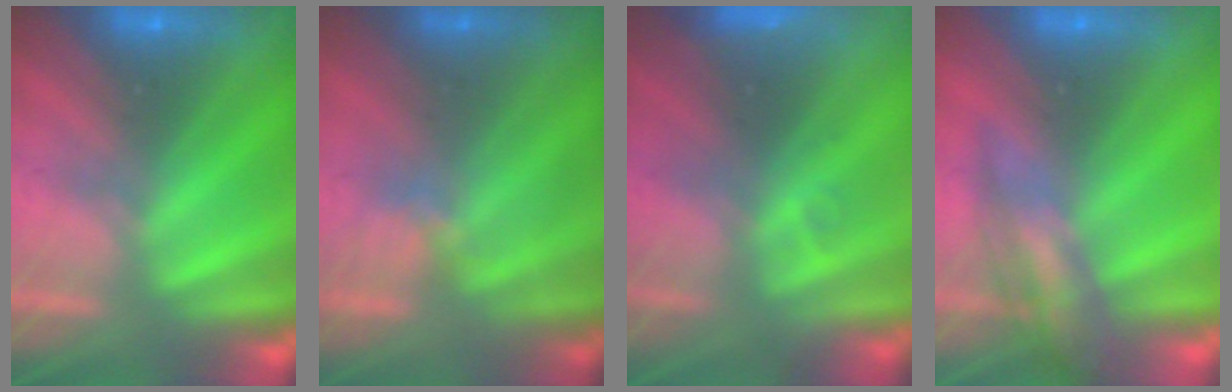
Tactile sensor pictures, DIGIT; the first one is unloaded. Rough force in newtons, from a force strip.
{"total": 2.3}
{"total": 3.3}
{"total": 2.3}